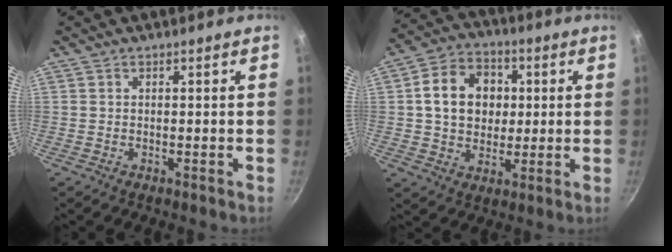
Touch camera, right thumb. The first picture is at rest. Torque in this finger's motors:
{"motor_torque": [0.58, 2.54, 1.06, -0.06, 0.30]}